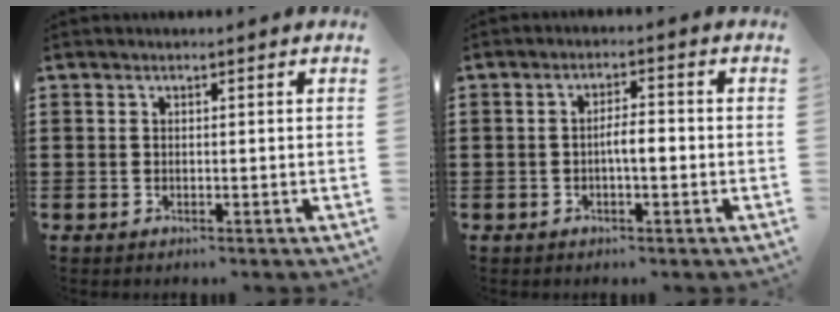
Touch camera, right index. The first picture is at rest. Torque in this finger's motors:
{"motor_torque": [0.78, -0.30, 0.40, 0.11]}